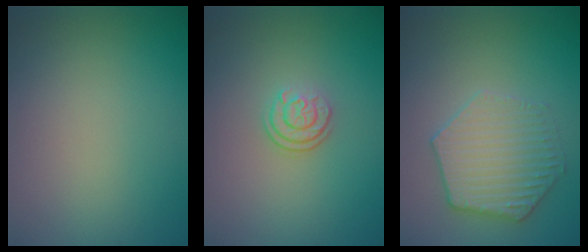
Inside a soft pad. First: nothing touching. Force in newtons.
{"total": 2.5, "press": 1.8, "slide": 1.6}
{"total": 3.9, "press": 3.9, "slide": 0.3}